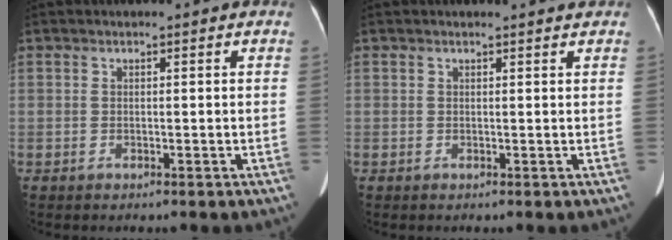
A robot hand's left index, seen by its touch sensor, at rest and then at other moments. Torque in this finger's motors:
{"motor_torque": [-0.43, -0.19, -0.38, -0.18]}